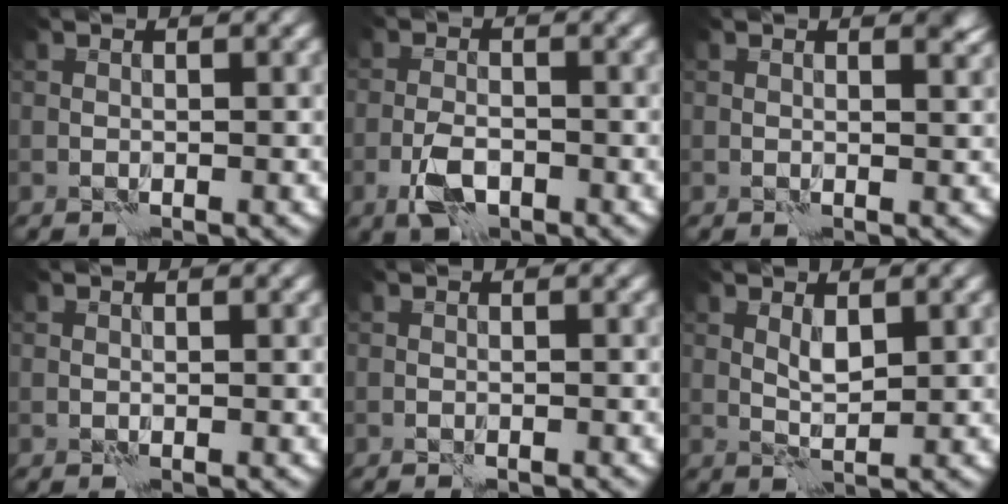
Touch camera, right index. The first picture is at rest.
{"total": 3.4, "force": [-1.9, 1.5, 2.4], "torque": [-0.047, 0.001, -0.041]}
{"total": 1.3, "force": [0.9, 0.3, 0.9], "torque": [-0.006, -0.002, 0.014]}
{"total": 0.0}
{"total": 0.8, "force": [-0.8, -0.1, 0.2], "torque": [0.003, 0.002, -0.014]}
{"total": 1.6, "force": [0.8, 0.6, 1.2], "torque": [-0.029, 0.001, 0.017]}